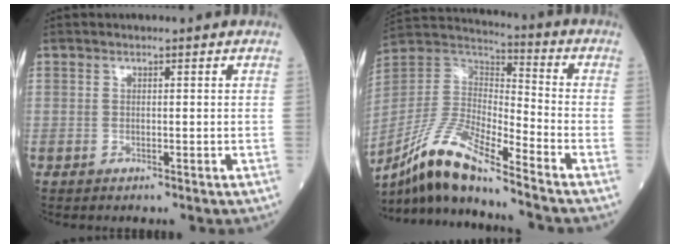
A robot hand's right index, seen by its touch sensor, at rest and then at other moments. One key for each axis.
{"total": 14.2, "fx": -11.0, "fy": 1.2, "fz": 8.9, "tx": -0.185, "ty": -0.004, "tz": -0.206}